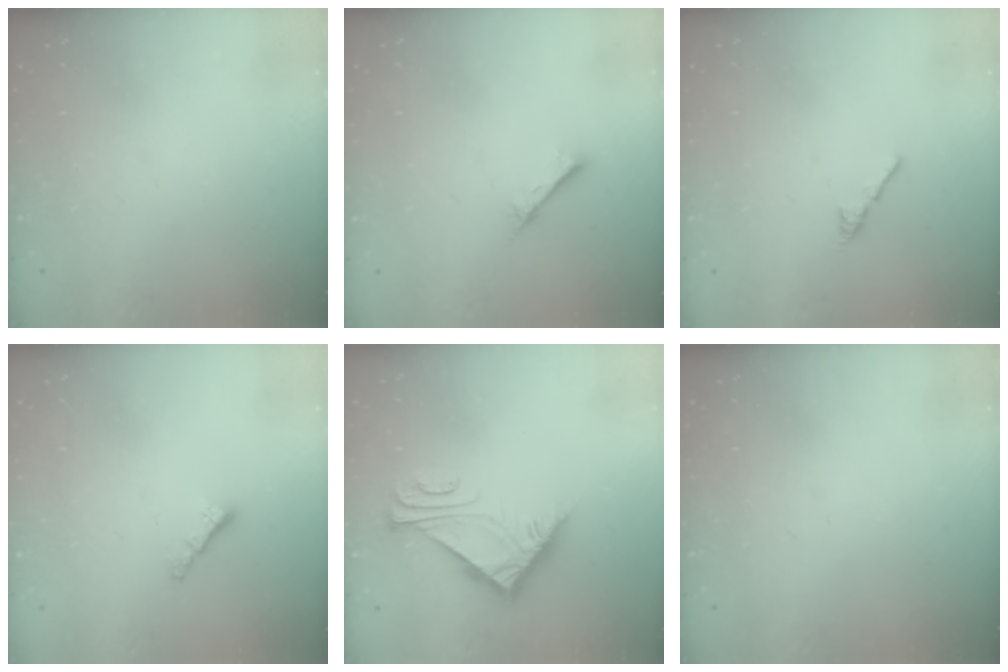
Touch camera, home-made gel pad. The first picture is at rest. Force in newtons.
{"total": 2.7, "press": 2.6, "slide": 0.3}
{"total": 2.7, "press": 2.6, "slide": 0.8}
{"total": 0.6, "press": 0.5, "slide": 0.4}
{"total": 6.0, "press": 6.0, "slide": 0.2}
{"total": 0.0}